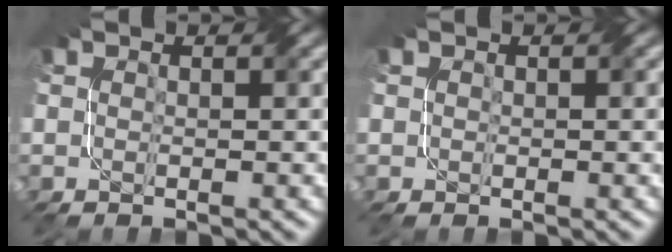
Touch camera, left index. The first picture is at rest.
{"total": 0.9, "force": [0.4, 0.5, 0.6], "torque": [-0.007, 0.000, 0.007]}